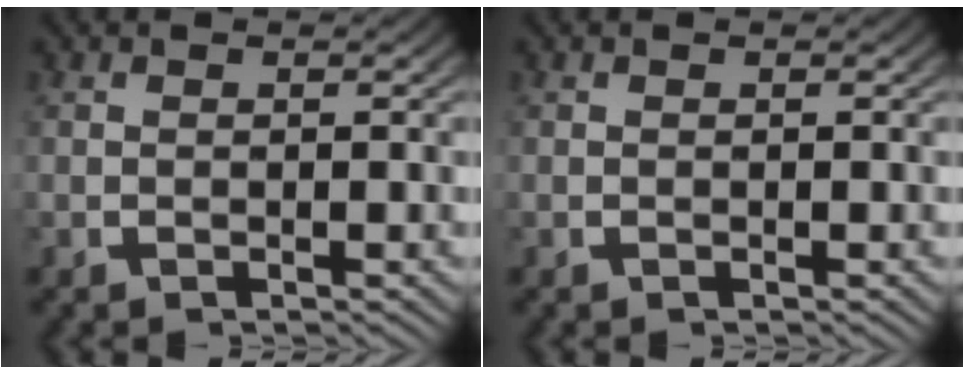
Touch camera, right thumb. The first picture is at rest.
{"total": 0.0}